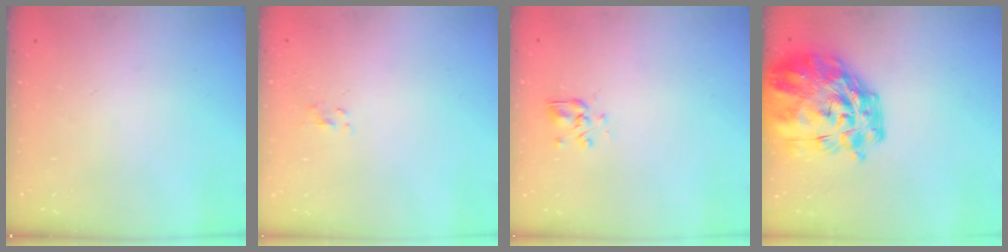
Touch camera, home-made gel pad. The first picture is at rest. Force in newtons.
{"total": 0.8, "press": 0.5, "slide": 0.6}
{"total": 3.1, "press": 2.9, "slide": 1.1}
{"total": 17.4, "press": 16.2, "slide": 6.3}